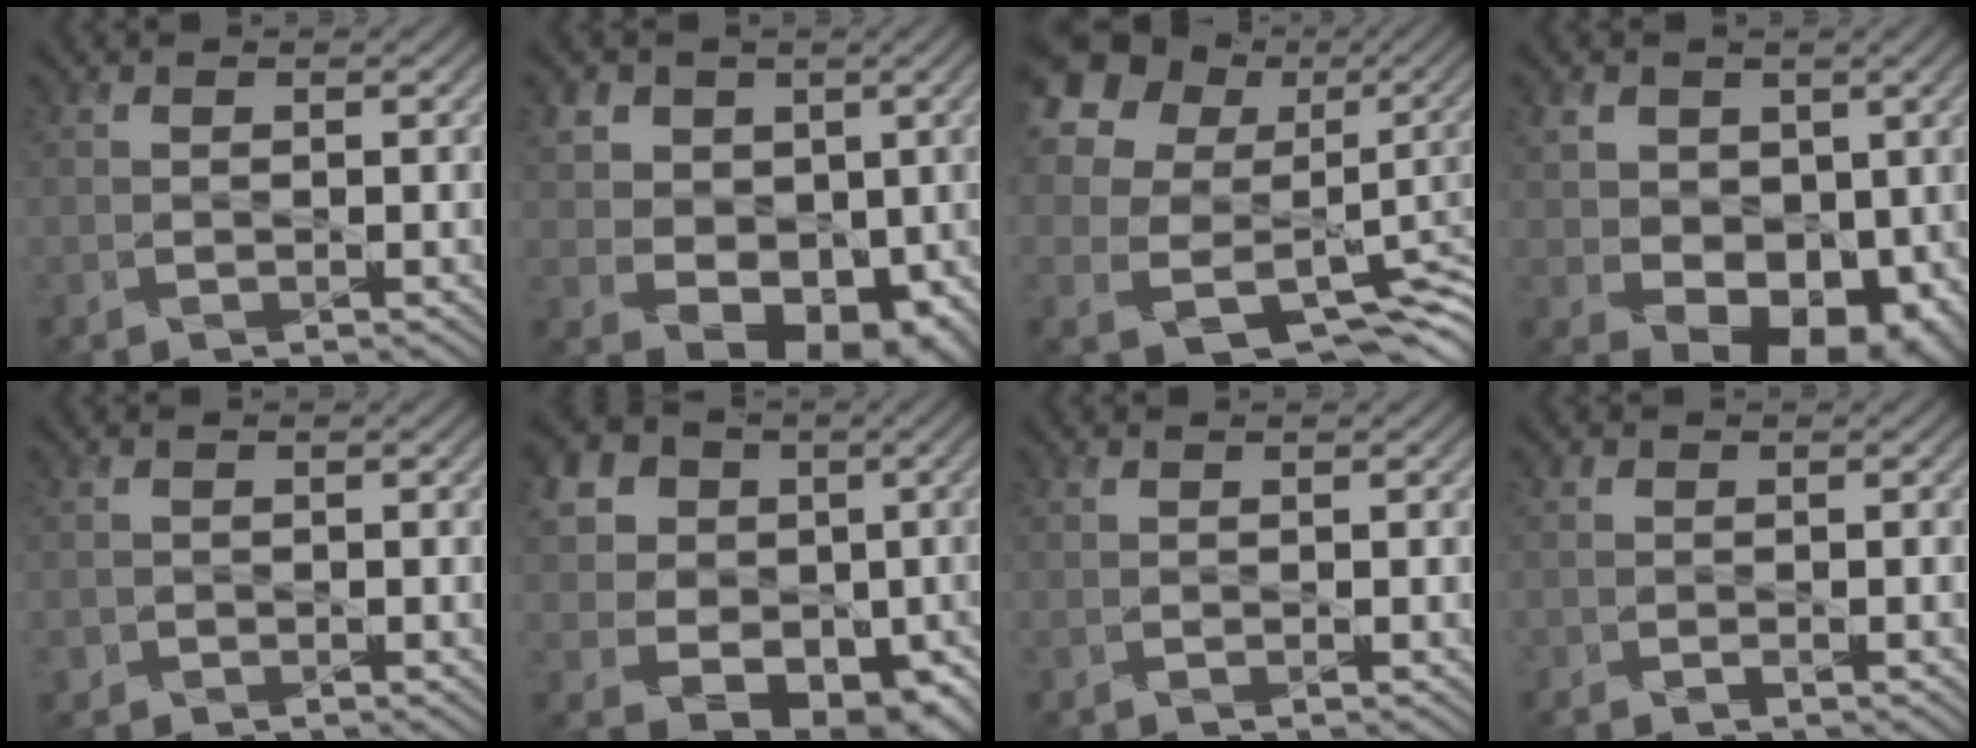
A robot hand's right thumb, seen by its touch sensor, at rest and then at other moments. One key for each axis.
{"total": 10.7, "fx": 1.0, "fy": 8.9, "fz": 5.8, "tx": -0.110, "ty": -0.007, "tz": 0.009}
{"total": 18.5, "fx": 5.0, "fy": 14.7, "fz": 10.0, "tx": -0.268, "ty": 0.014, "tz": 0.113}
{"total": 10.7, "fx": 0.3, "fy": 8.5, "fz": 6.5, "tx": -0.102, "ty": -0.024, "tz": 0.006}
{"total": 1.1, "fx": -0.6, "fy": 1.0, "fz": 0.0, "tx": 0.003, "ty": -0.006, "tz": -0.013}
{"total": 15.2, "fx": 1.6, "fy": 13.1, "fz": 7.4, "tx": -0.197, "ty": -0.012, "tz": 0.033}
{"total": 0.0}
{"total": 1.1, "fx": -0.3, "fy": 1.1, "fz": -0.1, "tx": 0.011, "ty": -0.005, "tz": -0.010}